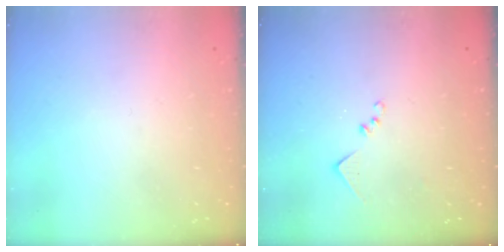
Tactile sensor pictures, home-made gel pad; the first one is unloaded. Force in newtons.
{"total": 8.0, "press": 8.0, "slide": 0.5}